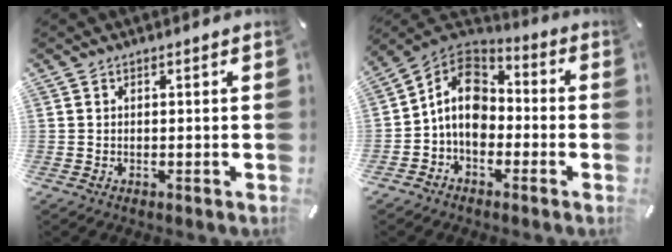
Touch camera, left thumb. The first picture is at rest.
{"total": 10.7, "force": [-1.9, 8.4, 6.3], "torque": [-0.125, 0.022, -0.035]}